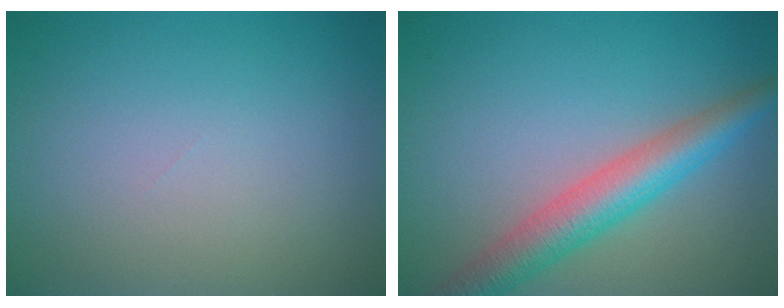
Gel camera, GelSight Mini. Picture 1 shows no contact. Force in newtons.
{"total": 5.3, "press": 5.3, "slide": 0.2}